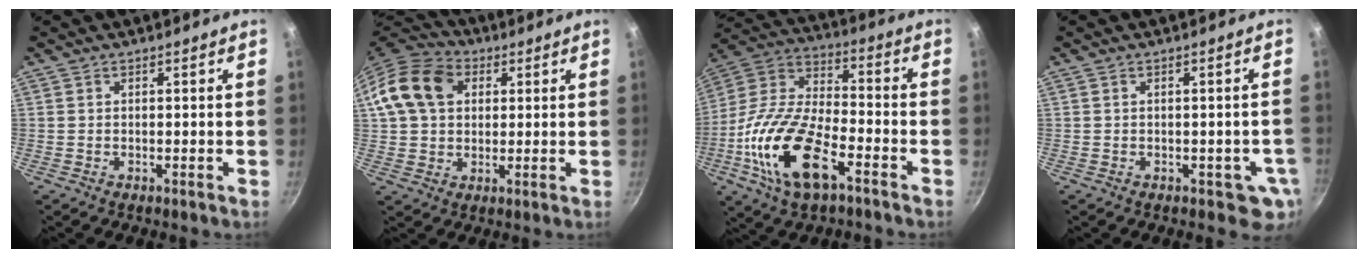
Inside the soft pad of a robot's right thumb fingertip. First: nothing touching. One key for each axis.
{"total": 14.1, "fx": 3.8, "fy": 10.6, "fz": 8.5, "tx": -0.140, "ty": 0.019, "tz": 0.054}
{"total": 20.7, "fx": -8.5, "fy": 9.5, "fz": 16.3, "tx": -0.306, "ty": 0.036, "tz": -0.176}
{"total": 3.6, "fx": -0.9, "fy": 2.3, "fz": 2.6, "tx": -0.010, "ty": 0.006, "tz": -0.005}